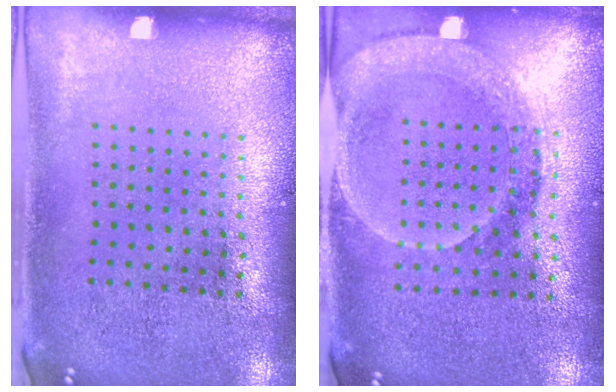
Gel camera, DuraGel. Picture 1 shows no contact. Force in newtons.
{"total": 1.9, "press": 1.6, "slide": 0.9}